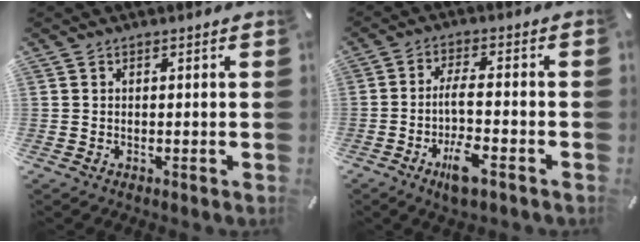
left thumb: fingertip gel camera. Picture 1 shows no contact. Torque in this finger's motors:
{"motor_torque": [0.46, 2.05, 0.24, 0.19, 0.29]}